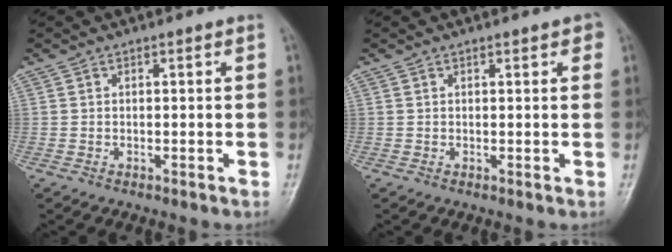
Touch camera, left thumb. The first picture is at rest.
{"total": 1.6, "force": [0.9, 0.7, 1.1], "torque": [-0.007, 0.000, 0.011]}